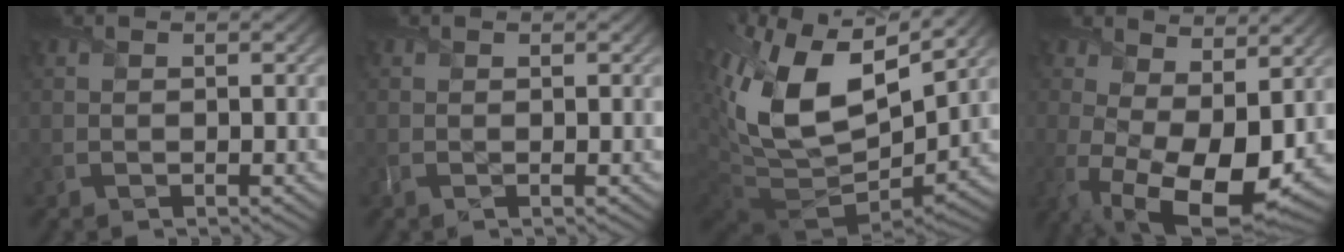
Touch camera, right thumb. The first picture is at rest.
{"total": 0.0}
{"total": 17.2, "force": [3.7, 9.6, 13.9], "torque": [-0.308, 0.001, 0.069]}
{"total": 14.4, "force": [-0.9, 7.9, 12.0], "torque": [-0.222, -0.050, 0.020]}